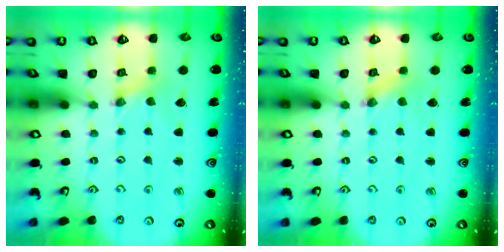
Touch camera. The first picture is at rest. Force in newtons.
{"total": 0.0}